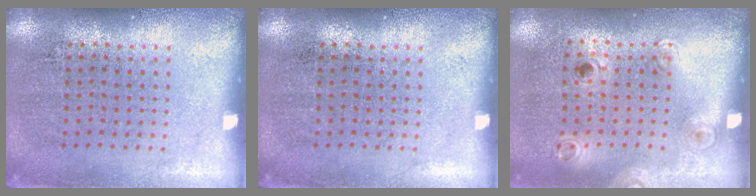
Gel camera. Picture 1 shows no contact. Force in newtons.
{"total": 0.0}
{"total": 1.2, "press": 0.8, "slide": 0.8}